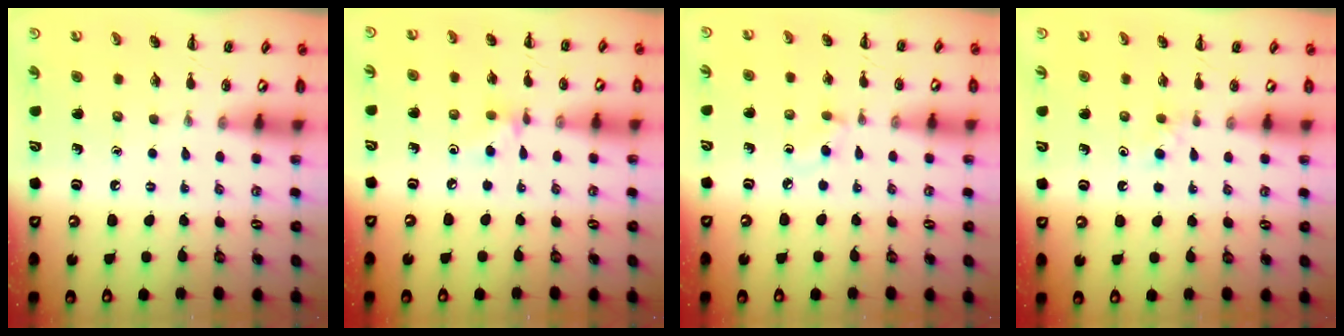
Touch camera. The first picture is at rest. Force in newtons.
{"total": 4.7, "press": 4.4, "slide": 1.7}
{"total": 1.8, "press": 1.6, "slide": 0.8}
{"total": 2.6, "press": 2.4, "slide": 1.0}